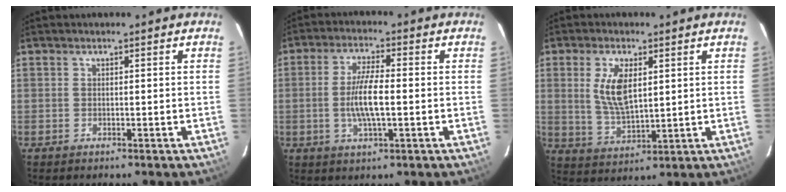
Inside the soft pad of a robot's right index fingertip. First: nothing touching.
{"total": 7.4, "force": [-1.0, 1.8, 7.1], "torque": [-0.138, -0.002, -0.020]}
{"total": 8.8, "force": [2.2, 4.1, 7.4], "torque": [-0.147, -0.001, 0.052]}